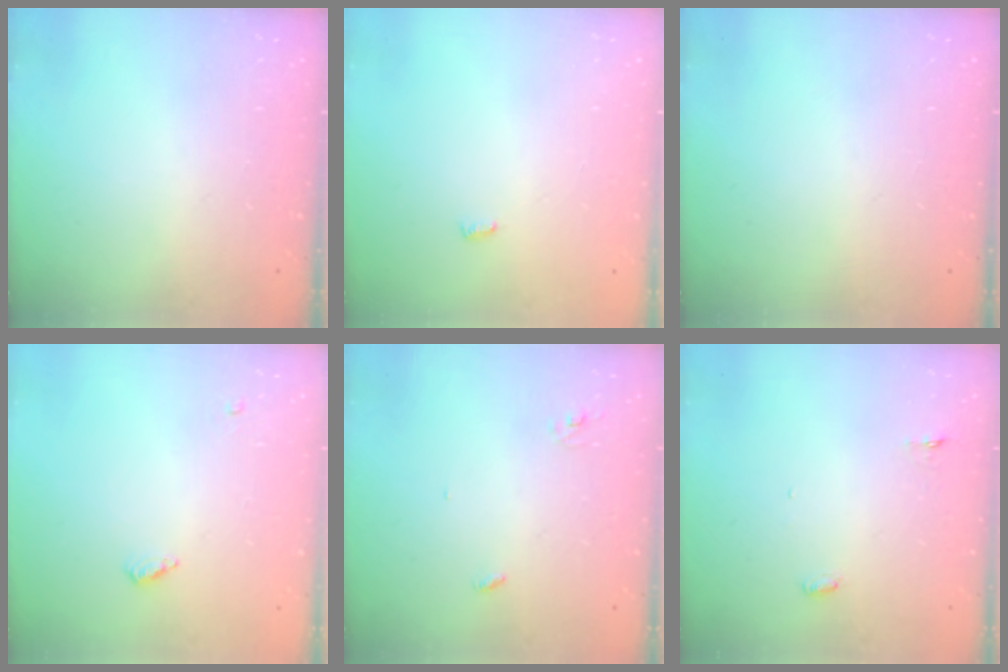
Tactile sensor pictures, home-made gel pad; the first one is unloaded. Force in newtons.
{"total": 2.8, "press": 2.8, "slide": 0.4}
{"total": 0.0}
{"total": 4.2, "press": 4.2, "slide": 0.5}
{"total": 2.8, "press": 2.8, "slide": 0.3}
{"total": 3.0, "press": 2.8, "slide": 0.9}